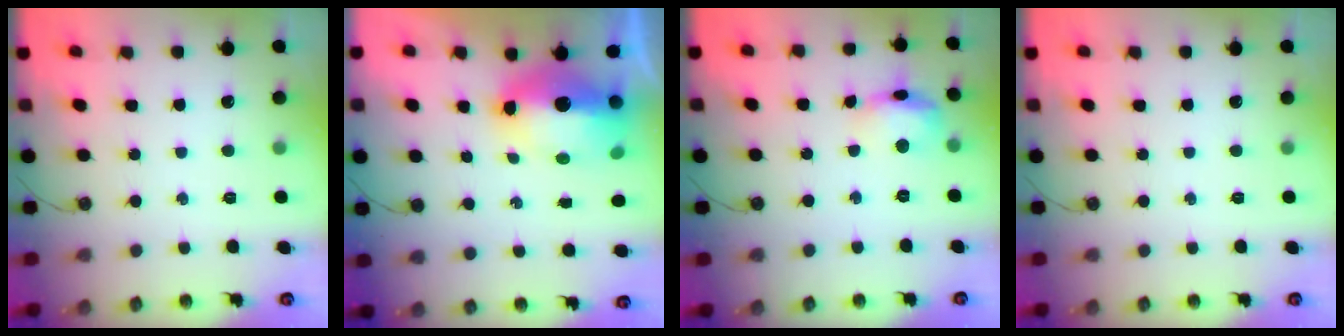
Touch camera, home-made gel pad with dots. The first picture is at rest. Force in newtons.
{"total": 15.0, "press": 14.9, "slide": 1.6}
{"total": 14.0, "press": 9.7, "slide": 10.0}
{"total": 0.0}